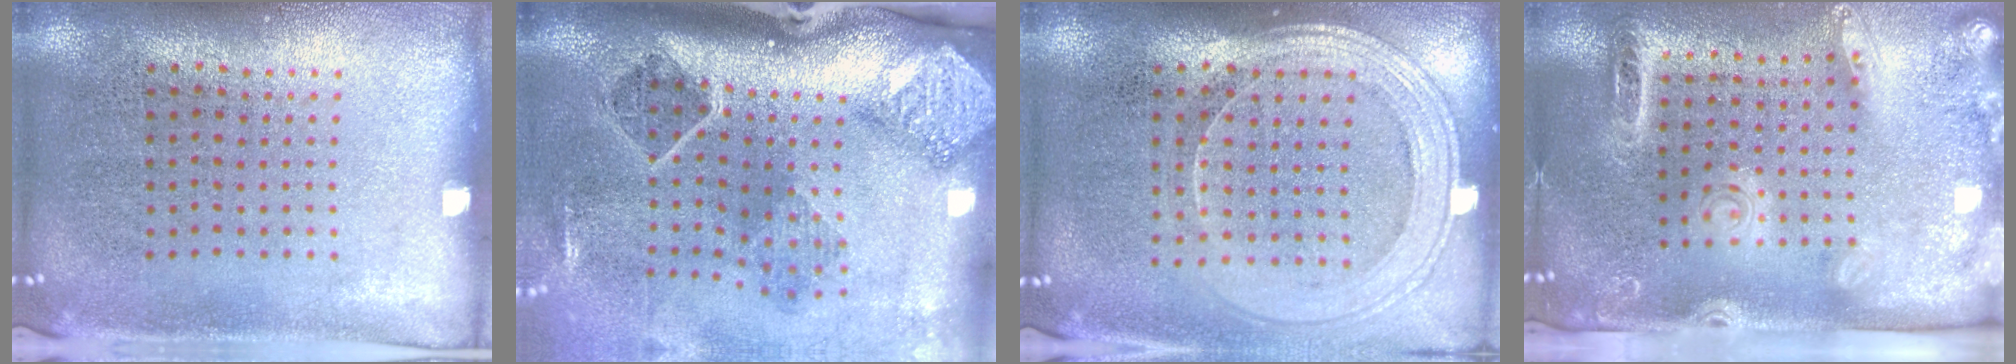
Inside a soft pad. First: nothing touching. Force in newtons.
{"total": 3.1, "press": 1.9, "slide": 2.4}
{"total": 1.8, "press": 1.6, "slide": 0.7}
{"total": 2.5, "press": 1.9, "slide": 1.6}